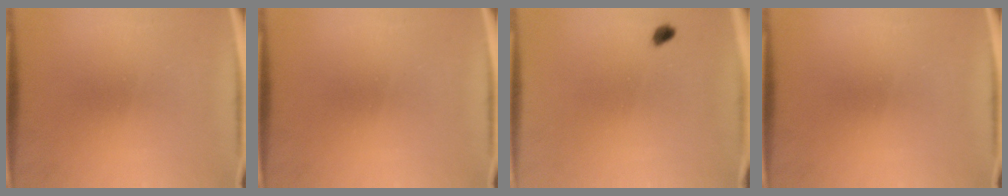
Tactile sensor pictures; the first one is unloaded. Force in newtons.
{"total": 0.0}
{"total": 1.4}
{"total": 0.0}